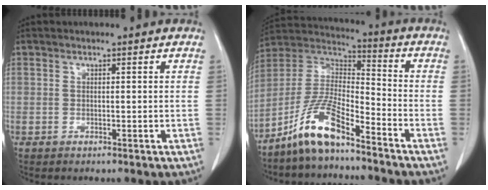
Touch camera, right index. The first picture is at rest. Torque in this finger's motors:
{"motor_torque": [0.64, -0.60, 0.35, 0.16]}